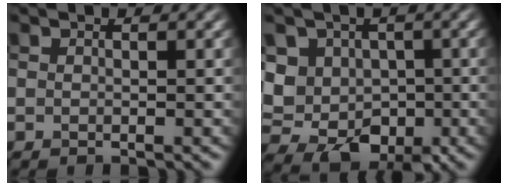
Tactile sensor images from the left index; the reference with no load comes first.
{"total": 6.3, "force": [-0.1, 5.4, 3.3], "torque": [-0.057, -0.010, -0.002]}